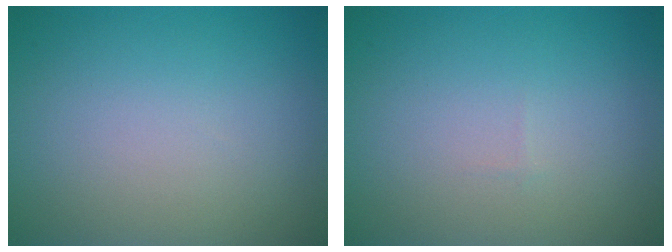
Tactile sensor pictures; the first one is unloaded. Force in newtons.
{"total": 0.0}